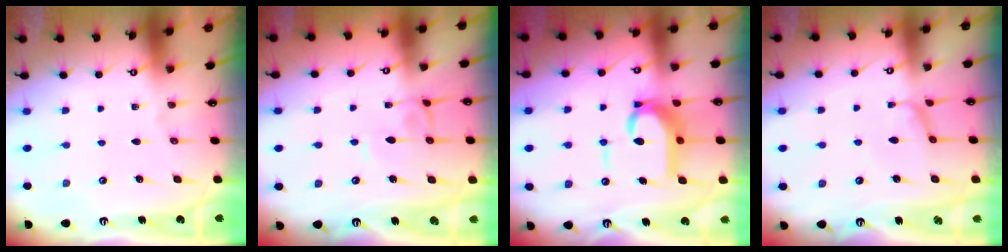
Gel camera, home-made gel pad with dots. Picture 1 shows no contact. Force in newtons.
{"total": 0.6, "press": 0.5, "slide": 0.2}
{"total": 8.2, "press": 8.1, "slide": 1.2}
{"total": 1.5, "press": 1.3, "slide": 0.5}